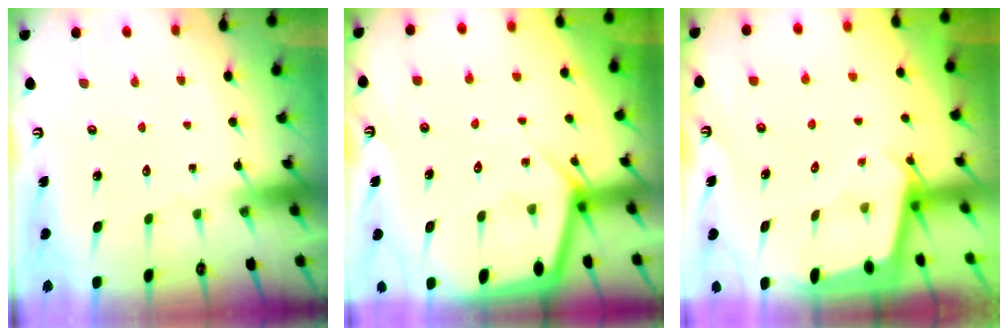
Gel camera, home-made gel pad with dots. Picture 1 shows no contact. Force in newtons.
{"total": 5.2, "press": 5.2, "slide": 0.4}
{"total": 1.9, "press": 1.9, "slide": 0.2}